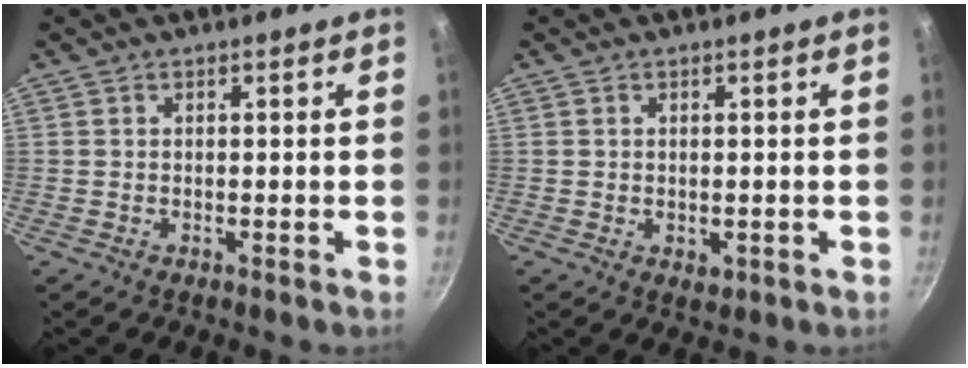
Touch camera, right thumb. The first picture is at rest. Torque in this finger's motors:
{"motor_torque": [-0.37, 0.09, -0.41, 0.00, 0.09]}